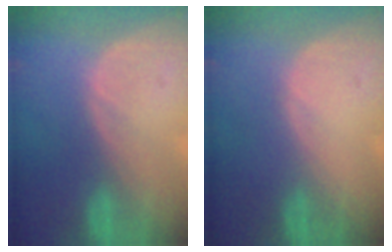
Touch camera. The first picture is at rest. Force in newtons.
{"total": 0.0}